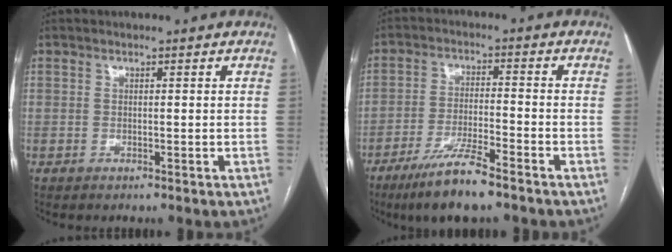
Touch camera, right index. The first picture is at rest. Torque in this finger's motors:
{"motor_torque": [0.74, -0.86, 0.55, 0.14]}